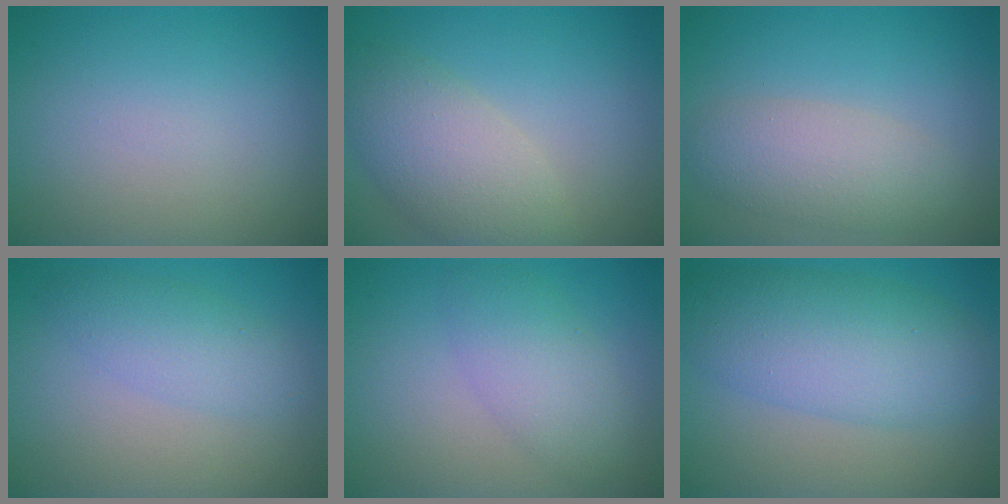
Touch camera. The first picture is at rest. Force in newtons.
{"total": 5.5, "press": 5.5, "slide": 0.6}
{"total": 4.2, "press": 4.1, "slide": 0.4}
{"total": 3.0, "press": 3.0, "slide": 0.0}
{"total": 3.9, "press": 3.9, "slide": 0.2}
{"total": 7.4, "press": 7.4, "slide": 0.2}